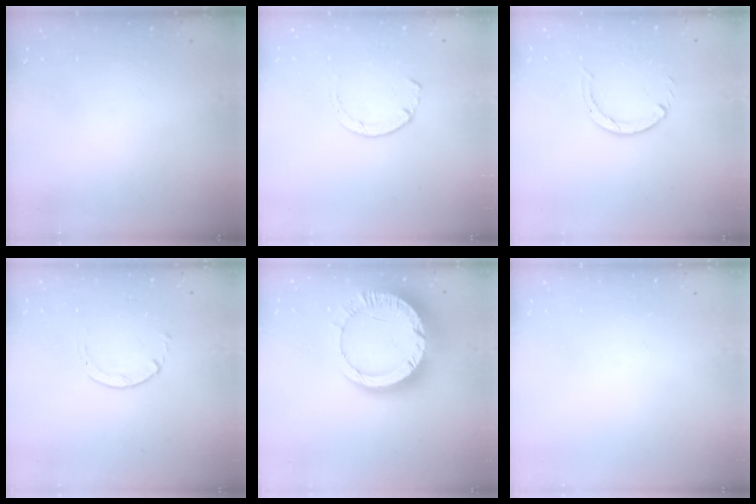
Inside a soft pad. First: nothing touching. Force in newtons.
{"total": 1.5, "press": 1.5, "slide": 0.3}
{"total": 3.5, "press": 3.5, "slide": 0.5}
{"total": 1.7, "press": 1.6, "slide": 0.2}
{"total": 17.1, "press": 17.0, "slide": 1.9}
{"total": 0.0}